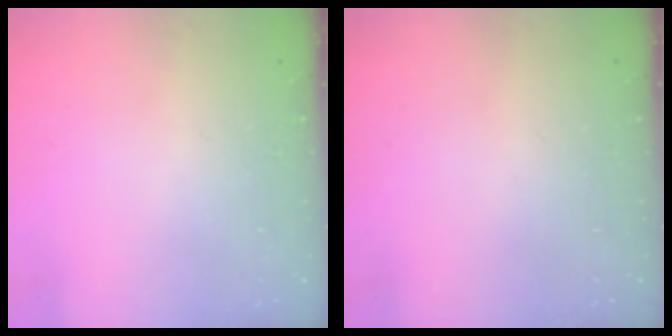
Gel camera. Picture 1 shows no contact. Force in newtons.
{"total": 0.0}